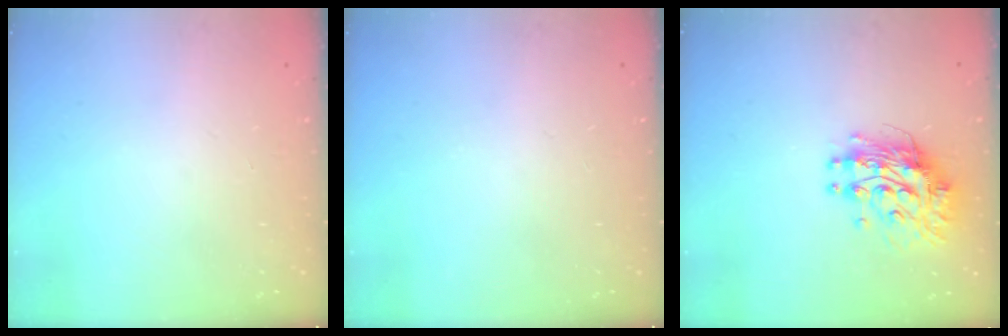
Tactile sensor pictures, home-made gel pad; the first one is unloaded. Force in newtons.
{"total": 0.0}
{"total": 11.5, "press": 11.5, "slide": 1.0}